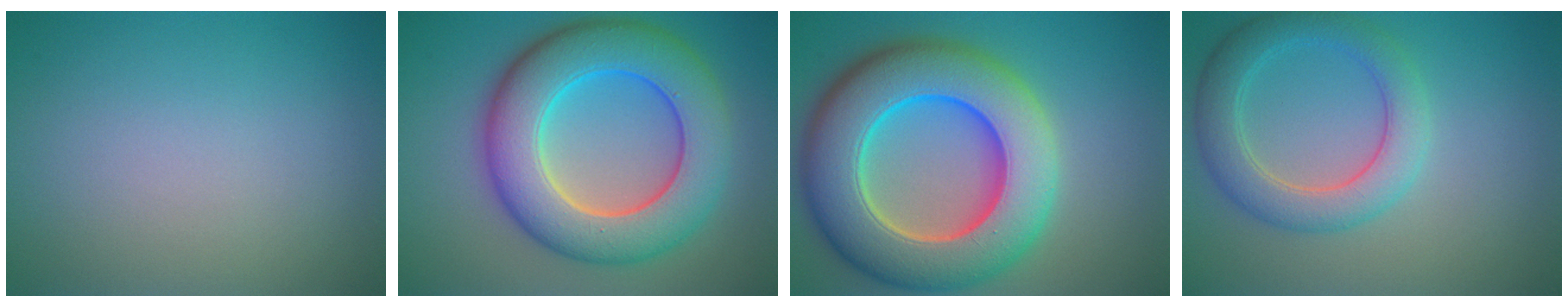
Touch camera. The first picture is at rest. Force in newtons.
{"total": 10.9, "press": 10.8, "slide": 0.6}
{"total": 13.5, "press": 13.5, "slide": 0.6}
{"total": 4.6, "press": 4.6, "slide": 0.3}